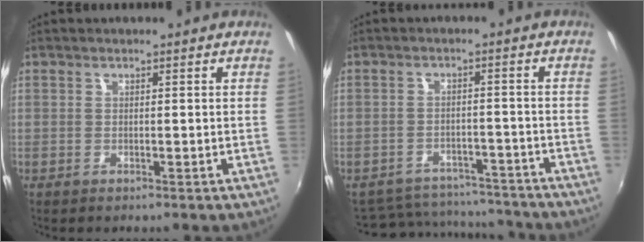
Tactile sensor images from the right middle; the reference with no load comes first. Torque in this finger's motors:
{"motor_torque": [-0.65, -0.68, -0.35, -0.07]}